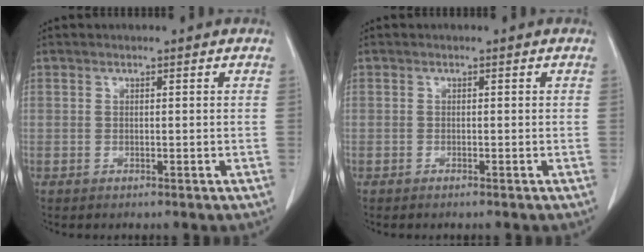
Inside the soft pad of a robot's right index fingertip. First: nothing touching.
{"total": 0.5, "force": [-0.5, 0.0, 0.3], "torque": [-0.009, -0.001, -0.007]}